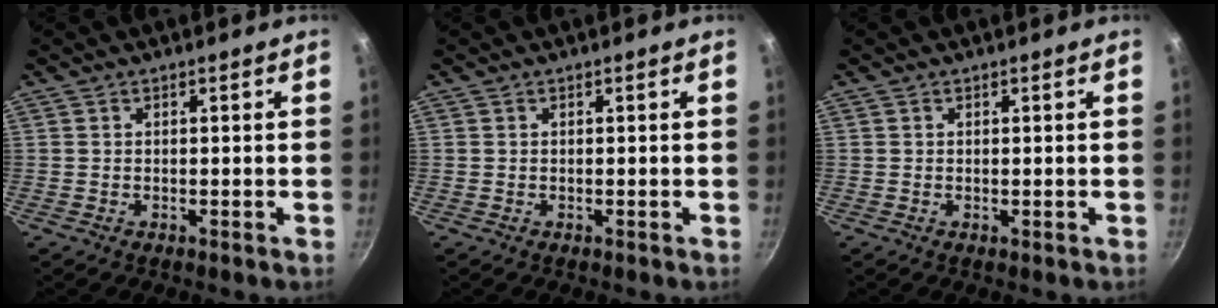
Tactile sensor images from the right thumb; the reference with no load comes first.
{"total": 0.0}
{"total": 0.0}